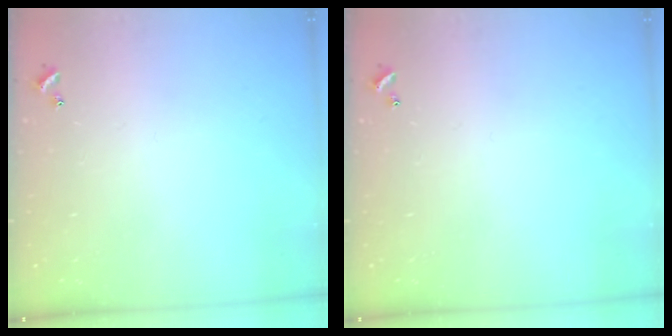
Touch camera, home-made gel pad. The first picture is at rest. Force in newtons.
{"total": 0.0}